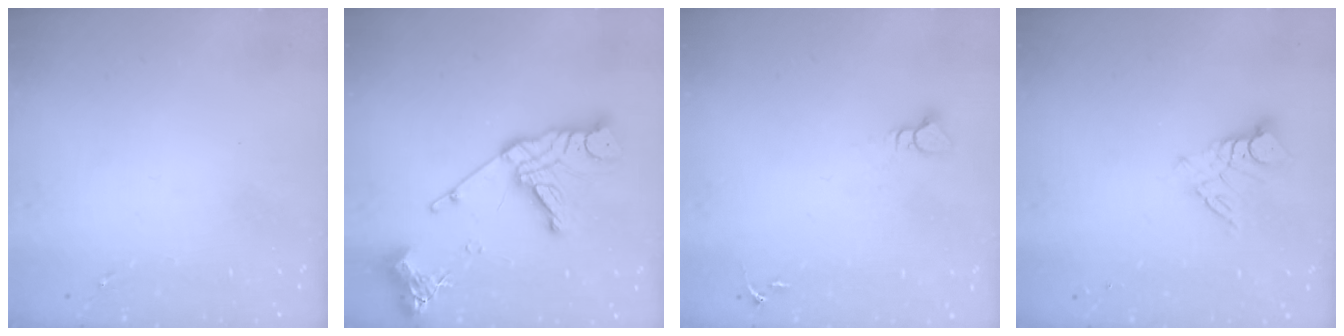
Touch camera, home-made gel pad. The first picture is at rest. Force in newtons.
{"total": 17.2, "press": 17.1, "slide": 1.8}
{"total": 3.9, "press": 3.8, "slide": 0.3}
{"total": 9.2, "press": 9.1, "slide": 0.8}